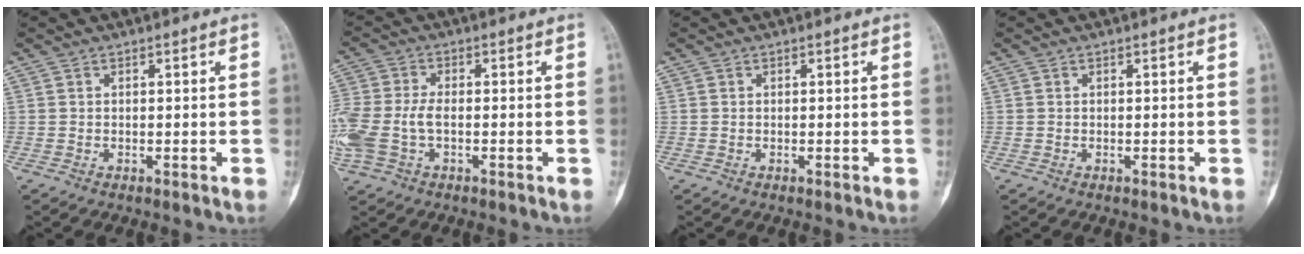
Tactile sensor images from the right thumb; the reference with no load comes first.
{"total": 11.0, "force": [-2.0, 6.7, 8.5], "torque": [-0.228, 0.013, -0.035]}
{"total": 0.0}
{"total": 0.0}